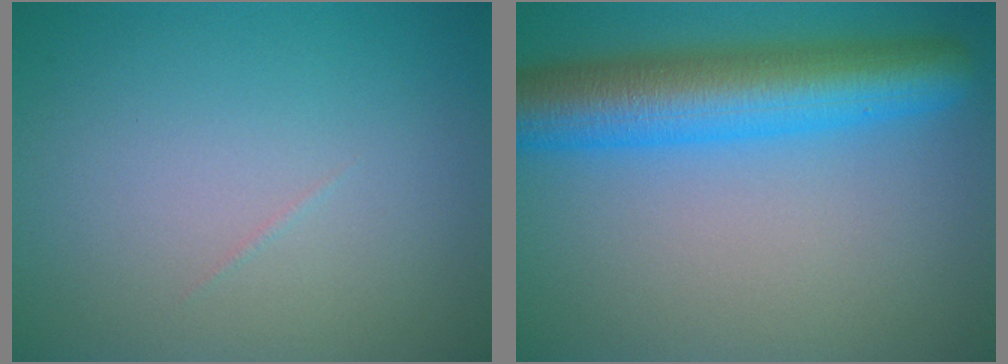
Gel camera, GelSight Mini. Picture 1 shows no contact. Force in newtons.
{"total": 9.0, "press": 9.0, "slide": 0.2}